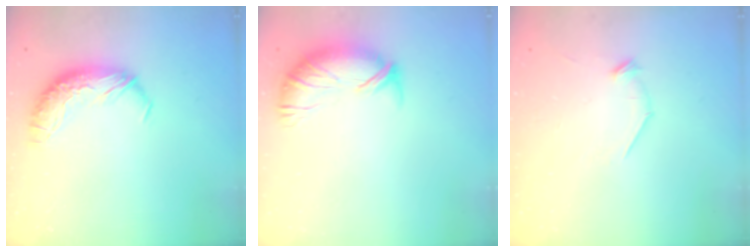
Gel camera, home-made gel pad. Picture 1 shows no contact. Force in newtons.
{"total": 3.9, "press": 3.4, "slide": 2.0}
{"total": 5.9, "press": 5.8, "slide": 1.3}